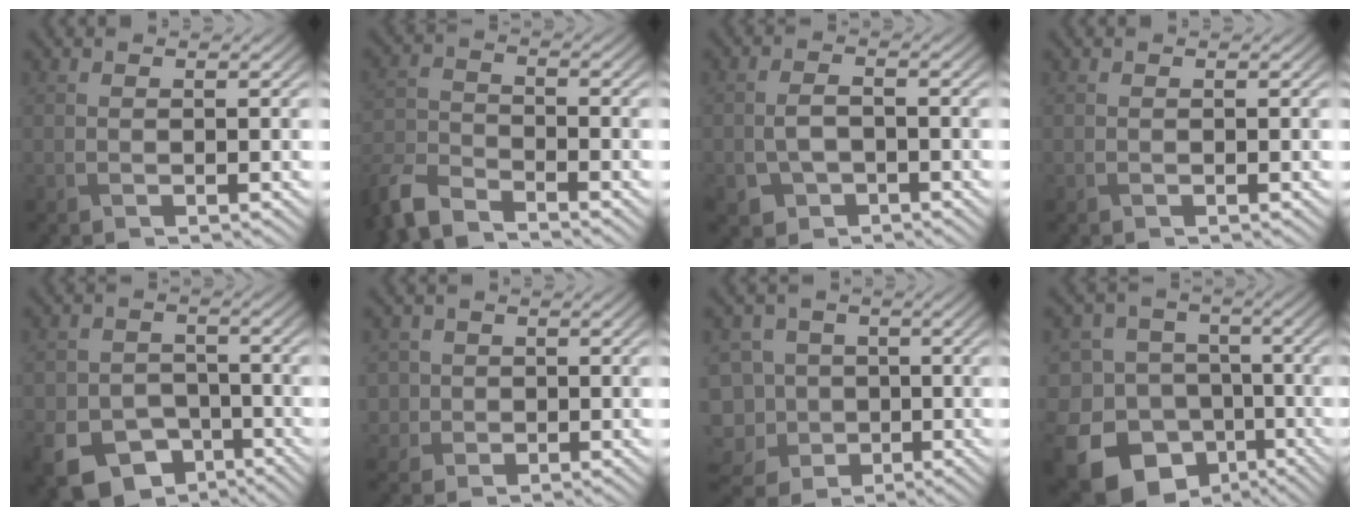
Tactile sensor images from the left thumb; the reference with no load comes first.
{"total": 6.8, "force": [-6.1, 1.8, 2.5], "torque": [-0.060, -0.014, -0.138]}
{"total": 3.5, "force": [-1.3, 2.4, 2.2], "torque": [-0.054, -0.006, -0.023]}
{"total": 0.0}
{"total": 10.3, "force": [-5.9, 7.3, 4.2], "torque": [-0.091, -0.036, -0.099]}
{"total": 3.2, "force": [0.2, 3.2, 0.4], "torque": [-0.017, -0.001, -0.004]}
{"total": 10.2, "force": [-4.2, 8.6, 3.7], "torque": [-0.112, -0.016, -0.097]}
{"total": 18.9, "force": [-9.5, 15.3, 5.8], "torque": [-0.153, -0.057, -0.157]}